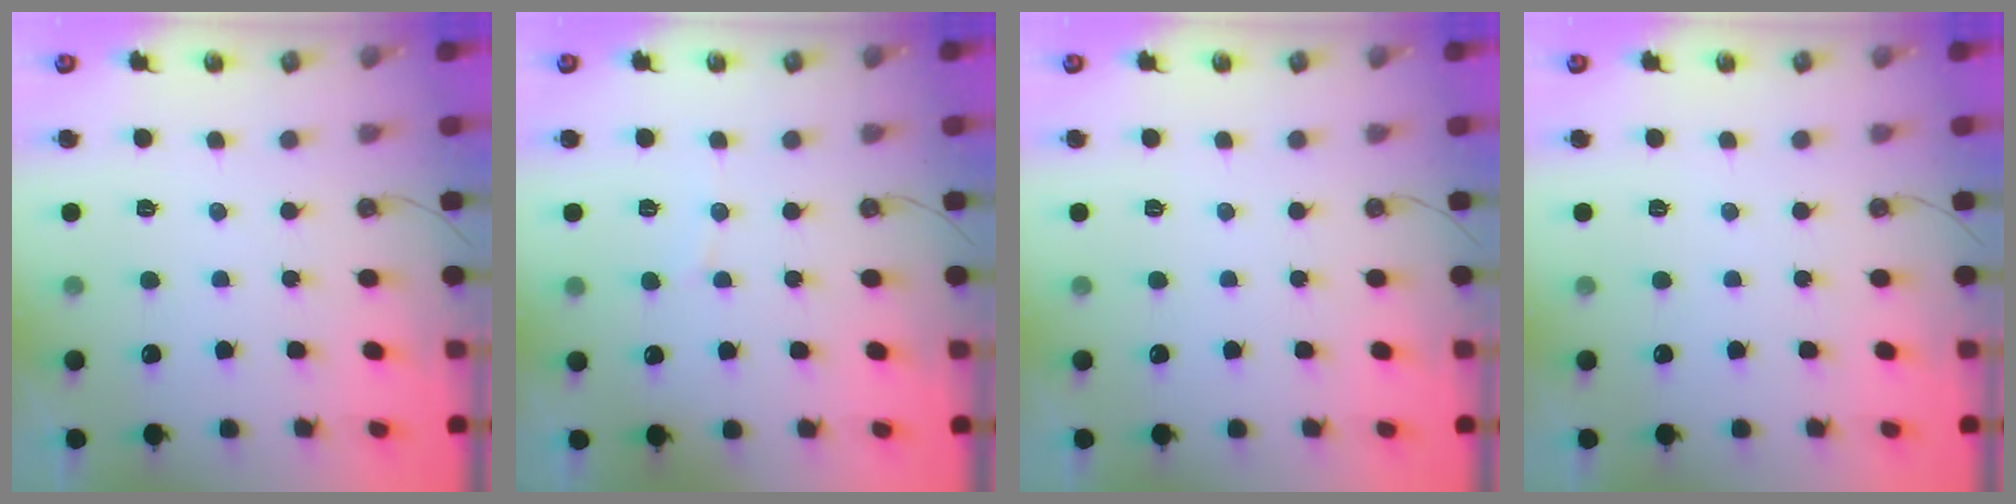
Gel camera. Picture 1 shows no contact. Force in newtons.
{"total": 4.6, "press": 4.5, "slide": 0.6}
{"total": 0.0}
{"total": 0.0}